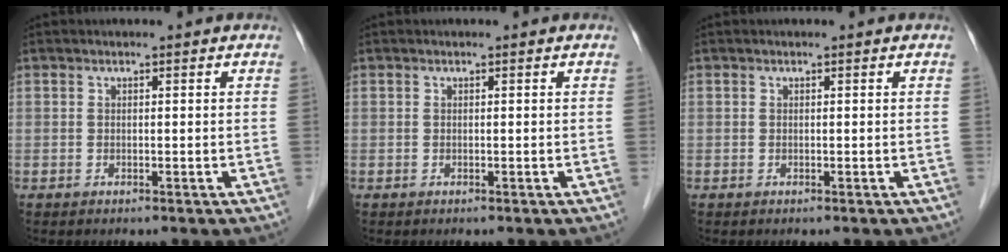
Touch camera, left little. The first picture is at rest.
{"total": 0.0}
{"total": 0.0}